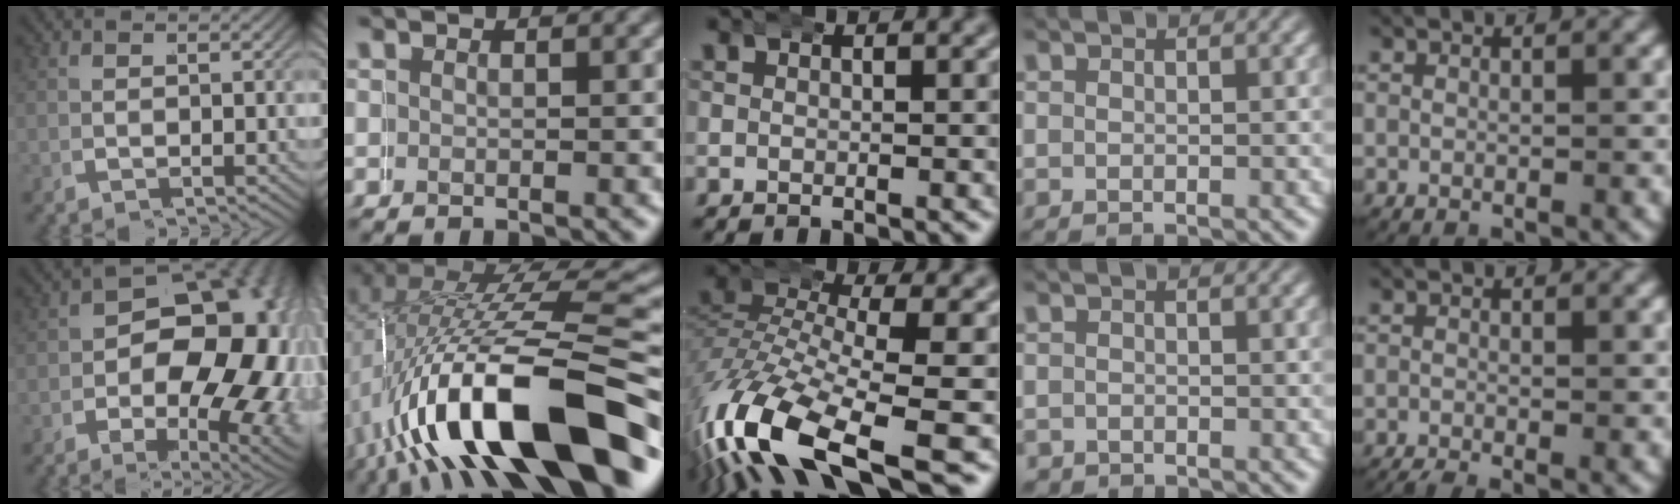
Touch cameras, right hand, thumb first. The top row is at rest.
{"thumb": {"total": 19.3, "force": [-0.6, 11.9, 15.2], "torque": [-0.192, -0.035, 0.001]}, "index": {"total": 13.8, "force": [-3.3, 5.5, 12.2], "torque": [-0.220, -0.007, -0.035]}, "middle": {"total": 10.4, "force": [-4.5, 5.1, 7.9], "torque": [-0.189, -0.043, -0.056]}, "ring": {"total": 1.1, "force": [-1.0, 0.3, -0.4], "torque": [0.005, -0.016, -0.012]}, "little": {"total": 1.5, "force": [-1.2, 0.4, 0.7], "torque": [-0.012, -0.010, -0.019]}}